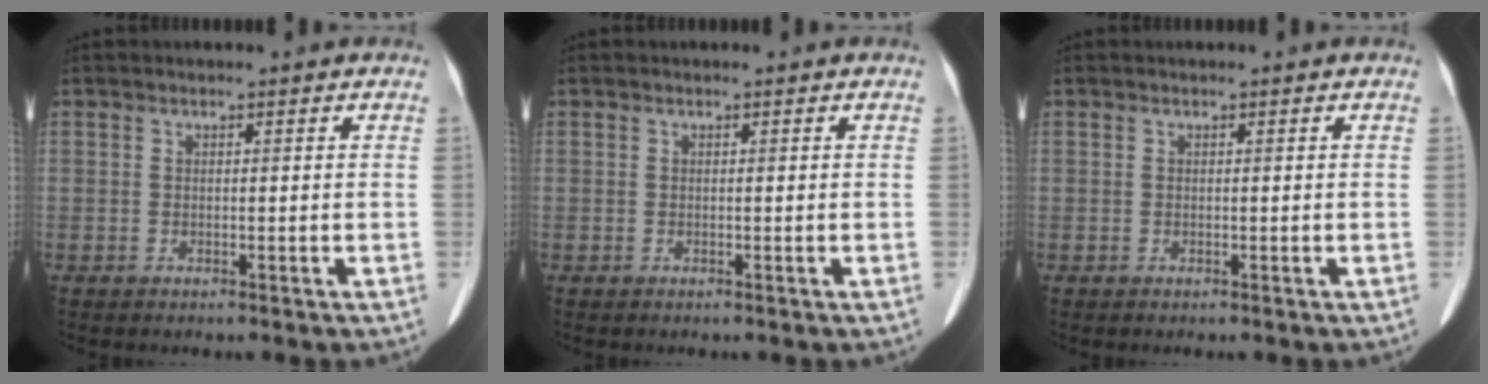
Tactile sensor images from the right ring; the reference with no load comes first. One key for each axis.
{"total": 0.0}
{"total": 0.0}